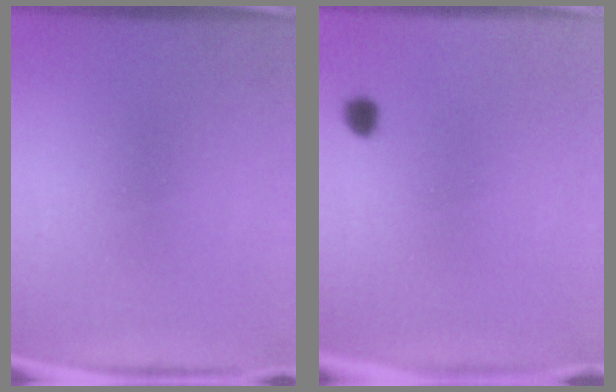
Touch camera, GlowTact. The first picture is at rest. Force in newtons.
{"total": 1.7}